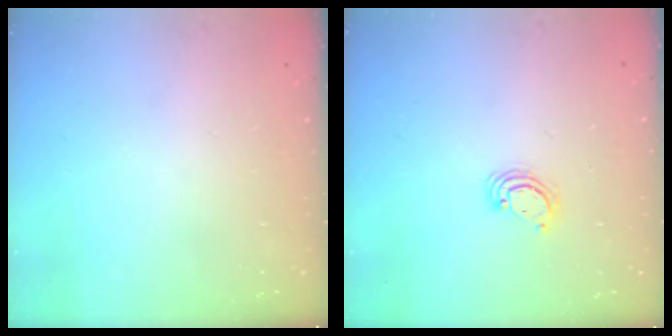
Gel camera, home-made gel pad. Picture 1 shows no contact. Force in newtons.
{"total": 3.4, "press": 3.4, "slide": 0.4}